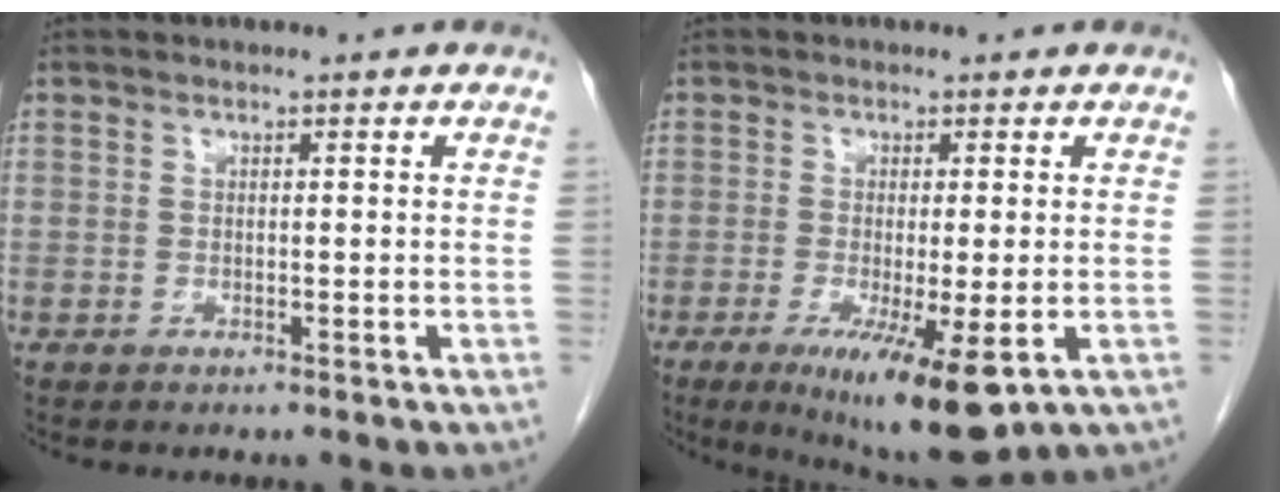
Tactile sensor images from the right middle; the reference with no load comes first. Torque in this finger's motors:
{"motor_torque": [1.73, -0.40, 0.75, 0.18]}